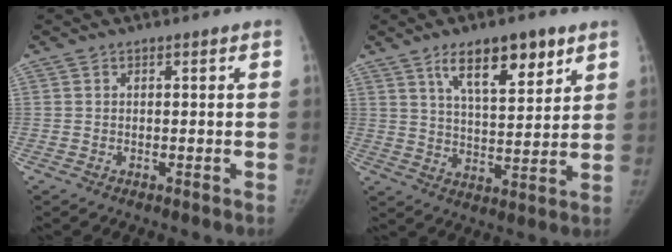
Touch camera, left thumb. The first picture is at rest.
{"total": 12.5, "force": [7.3, 4.7, 9.0], "torque": [-0.117, -0.036, 0.124]}